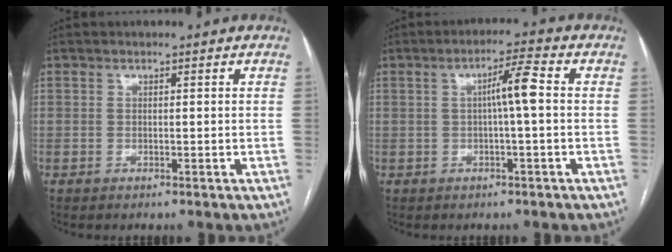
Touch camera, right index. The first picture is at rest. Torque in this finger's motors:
{"motor_torque": [0.35, 0.23, 0.13, 0.04]}